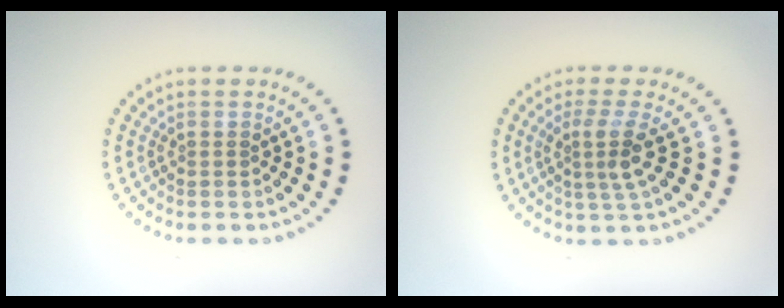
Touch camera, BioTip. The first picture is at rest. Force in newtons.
{"total": 2.9, "press": 2.1, "slide": 2.0}